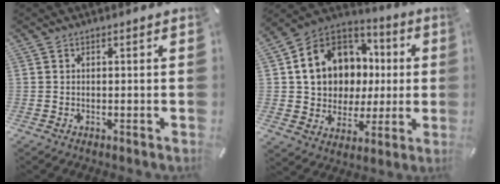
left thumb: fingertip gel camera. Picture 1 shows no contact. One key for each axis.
{"total": 14.5, "fx": 3.0, "fy": 12.8, "fz": 6.1, "tx": -0.125, "ty": -0.021, "tz": 0.069}